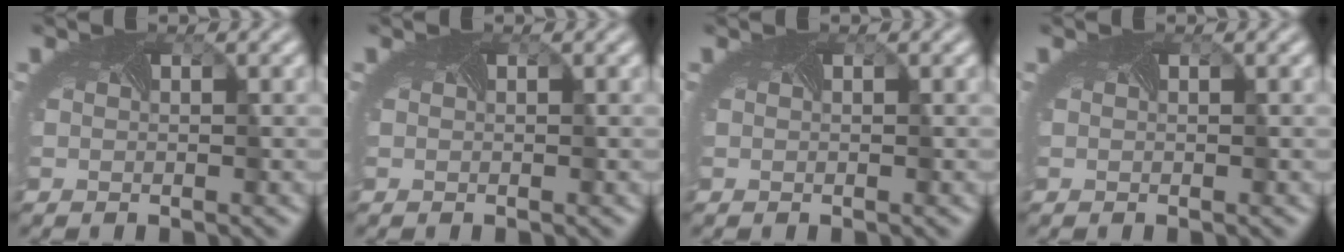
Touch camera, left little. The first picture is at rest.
{"total": 0.0}
{"total": 0.0}
{"total": 0.0}